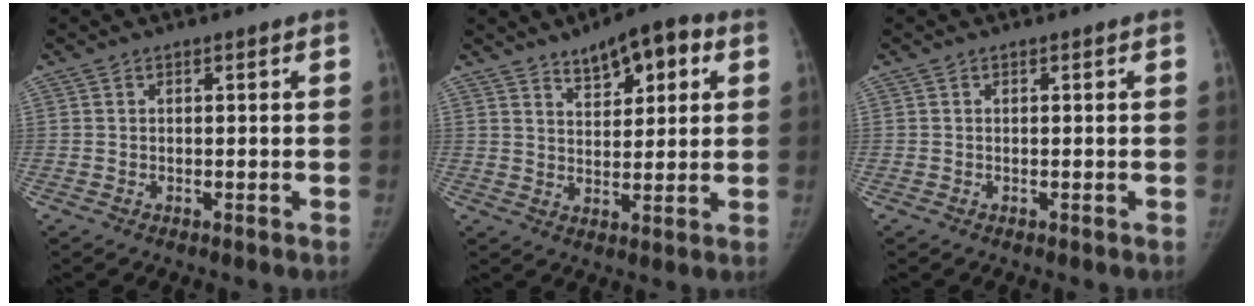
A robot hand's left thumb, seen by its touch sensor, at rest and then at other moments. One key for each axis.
{"total": 9.1, "fx": 4.9, "fy": 4.1, "fz": 6.5, "tx": -0.065, "ty": -0.014, "tz": 0.072}
{"total": 0.0}